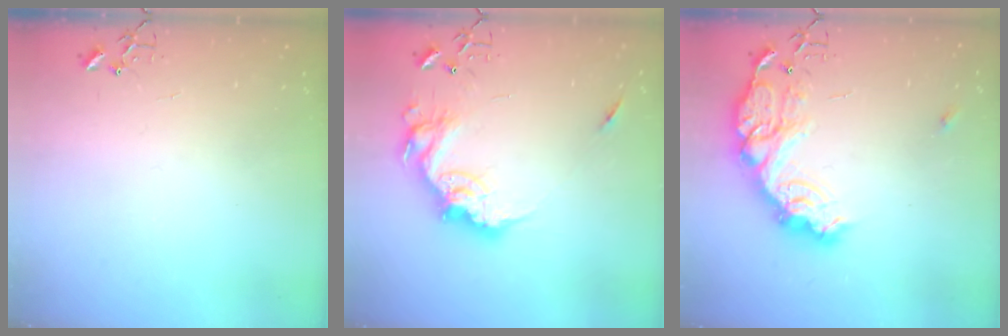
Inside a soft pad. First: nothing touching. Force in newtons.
{"total": 17.5, "press": 17.4, "slide": 1.9}
{"total": 18.7, "press": 18.7, "slide": 1.3}